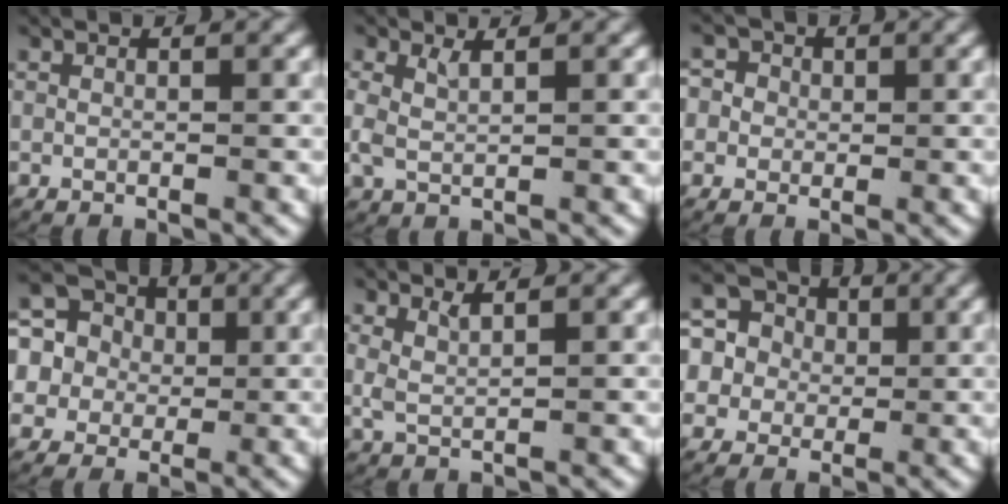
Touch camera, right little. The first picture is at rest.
{"total": 2.2, "force": [0.5, 1.5, 1.5], "torque": [-0.055, -0.014, 0.020]}
{"total": 4.2, "force": [0.5, 4.0, 1.2], "torque": [-0.036, 0.001, -0.001]}
{"total": 11.0, "force": [0.4, 10.3, 3.9], "torque": [-0.130, -0.030, 0.001]}
{"total": 2.2, "force": [1.0, 1.3, 1.5], "torque": [-0.047, -0.011, 0.025]}
{"total": 9.3, "force": [0.2, 8.7, 3.2], "torque": [-0.112, -0.027, 0.000]}